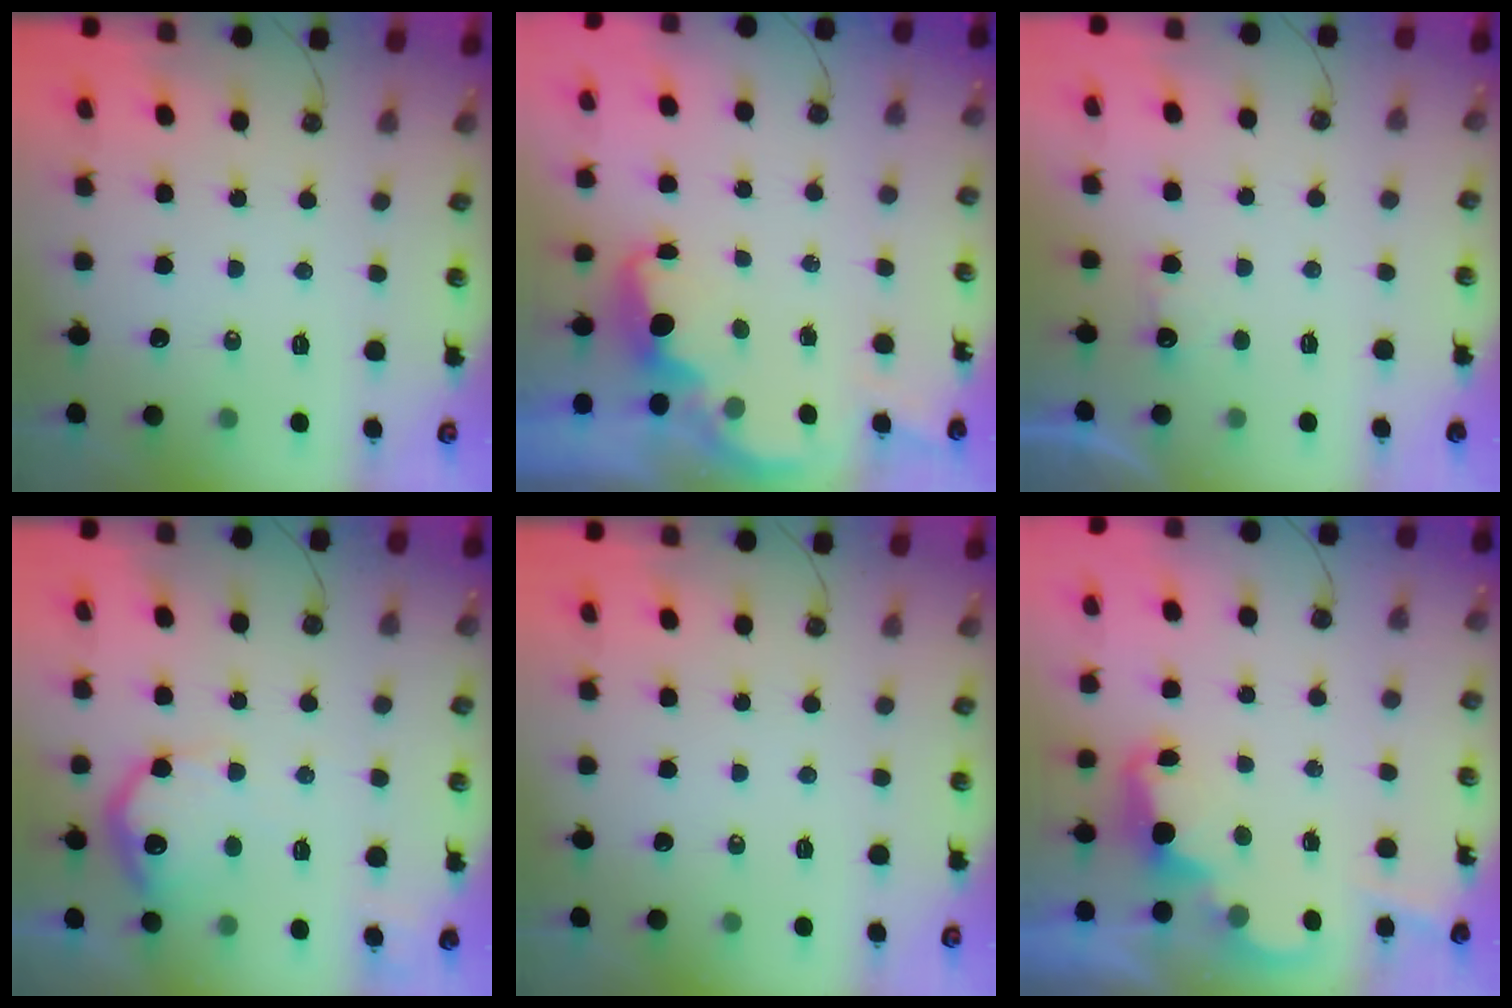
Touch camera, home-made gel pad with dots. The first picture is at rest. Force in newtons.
{"total": 1.9, "press": 1.8, "slide": 0.7}
{"total": 2.1, "press": 1.9, "slide": 0.8}
{"total": 12.8, "press": 12.7, "slide": 0.6}
{"total": 0.0}
{"total": 2.4, "press": 2.3, "slide": 0.6}